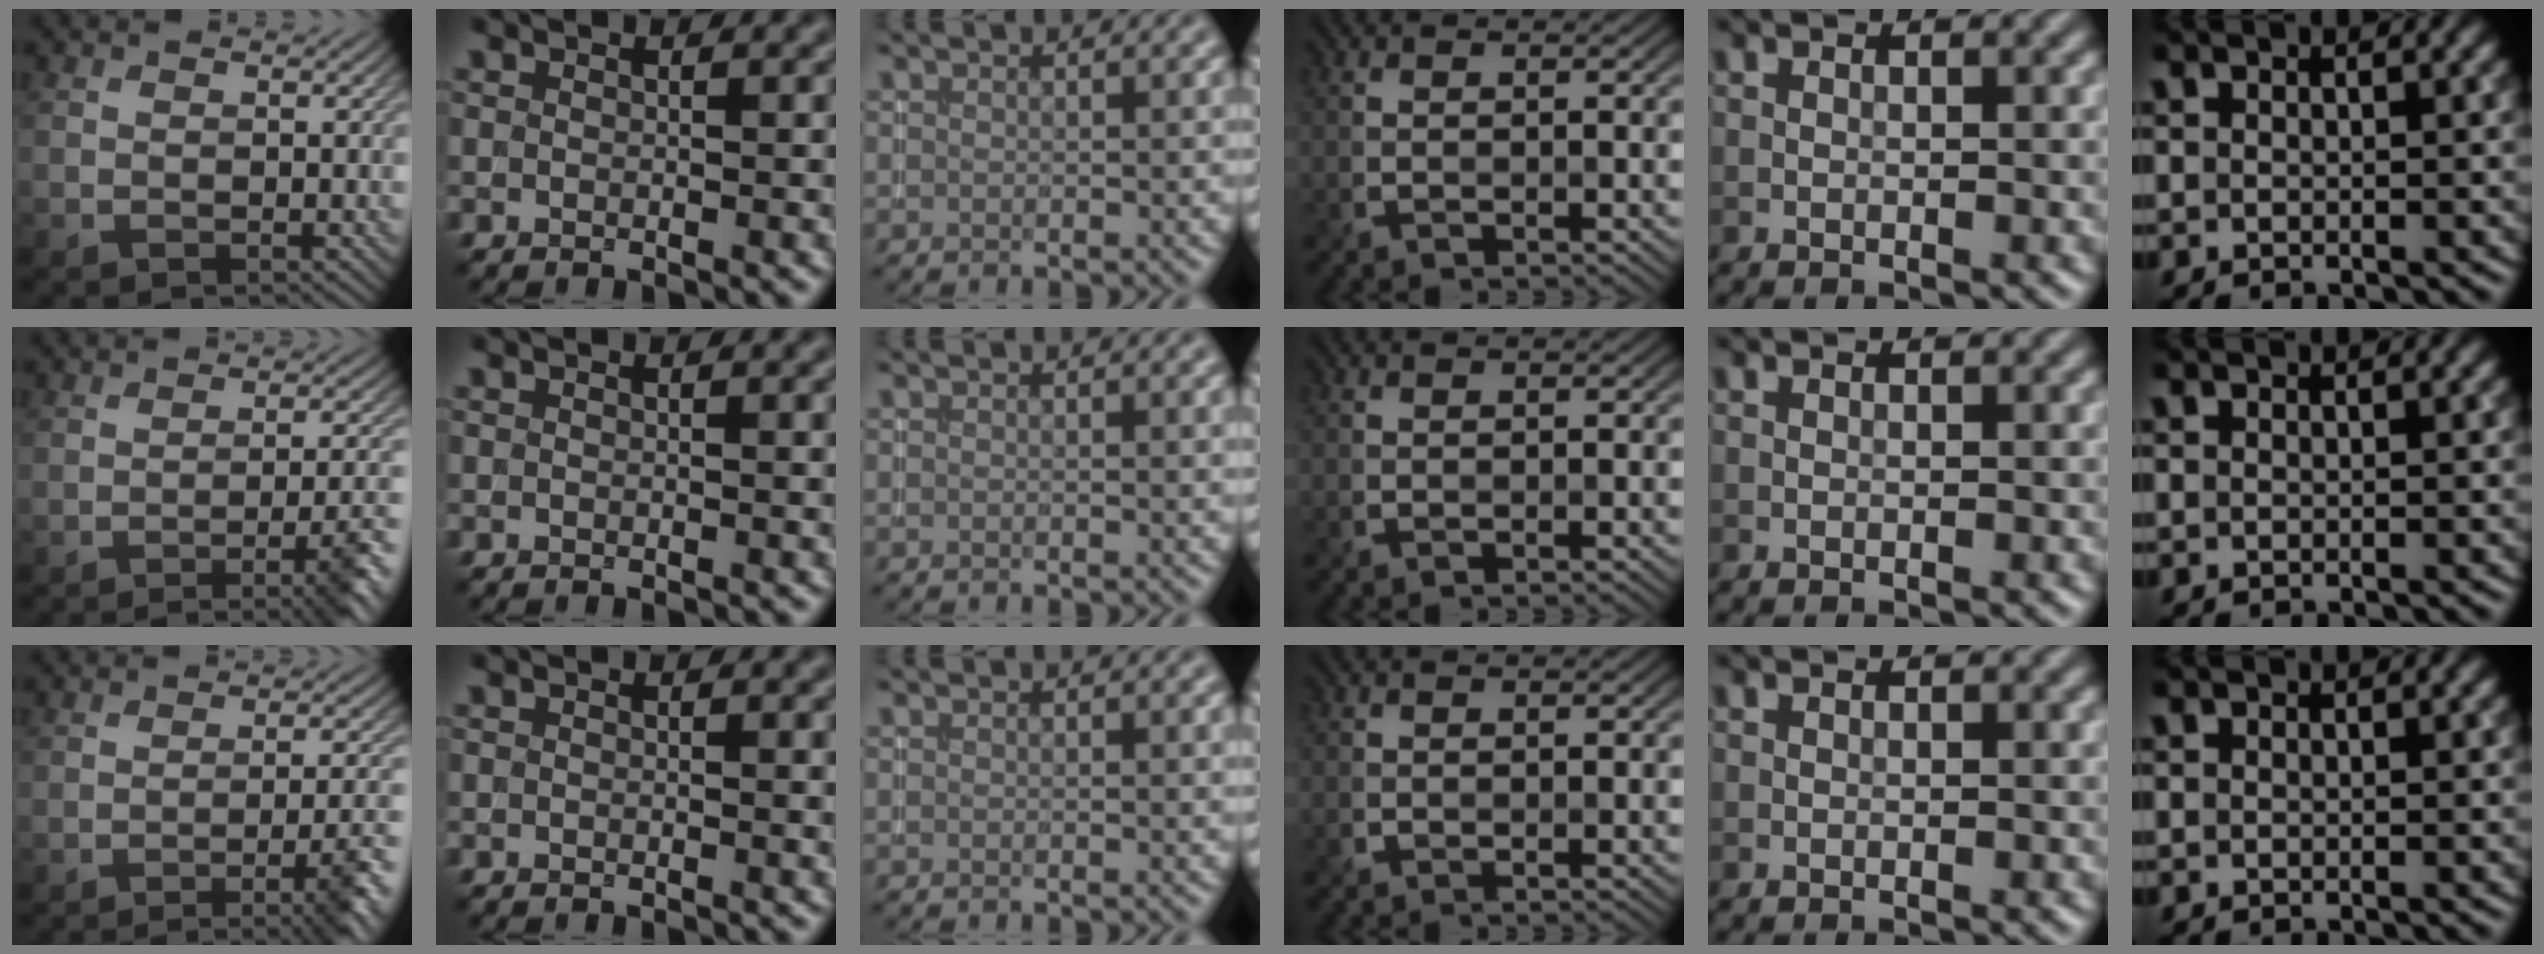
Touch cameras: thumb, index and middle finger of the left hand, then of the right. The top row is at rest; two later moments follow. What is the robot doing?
{"motion": "insert", "object": "backpack"}